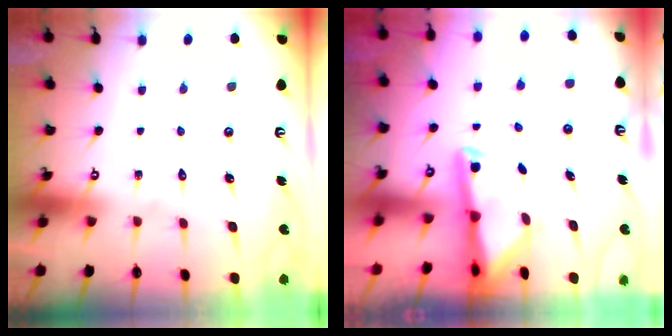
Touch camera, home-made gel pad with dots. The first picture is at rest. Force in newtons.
{"total": 2.8, "press": 2.7, "slide": 0.7}